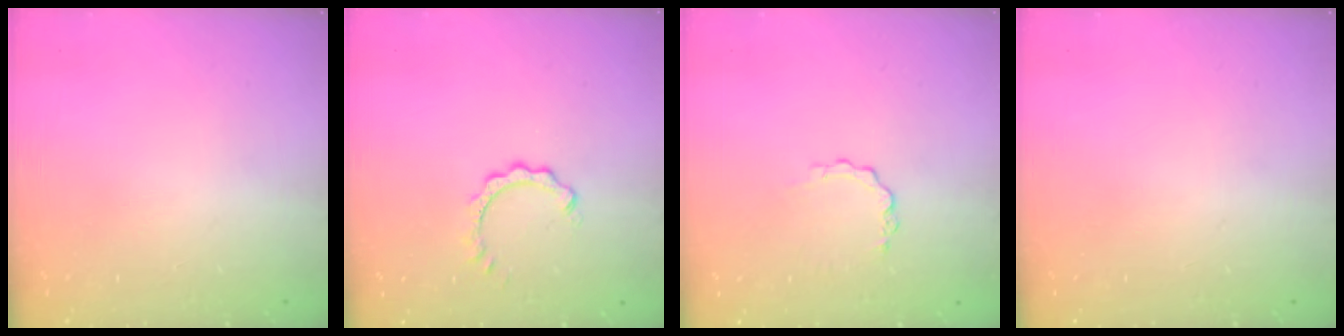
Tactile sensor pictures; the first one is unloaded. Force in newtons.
{"total": 1.9, "press": 1.9, "slide": 0.2}
{"total": 2.9, "press": 2.9, "slide": 0.2}
{"total": 0.0}